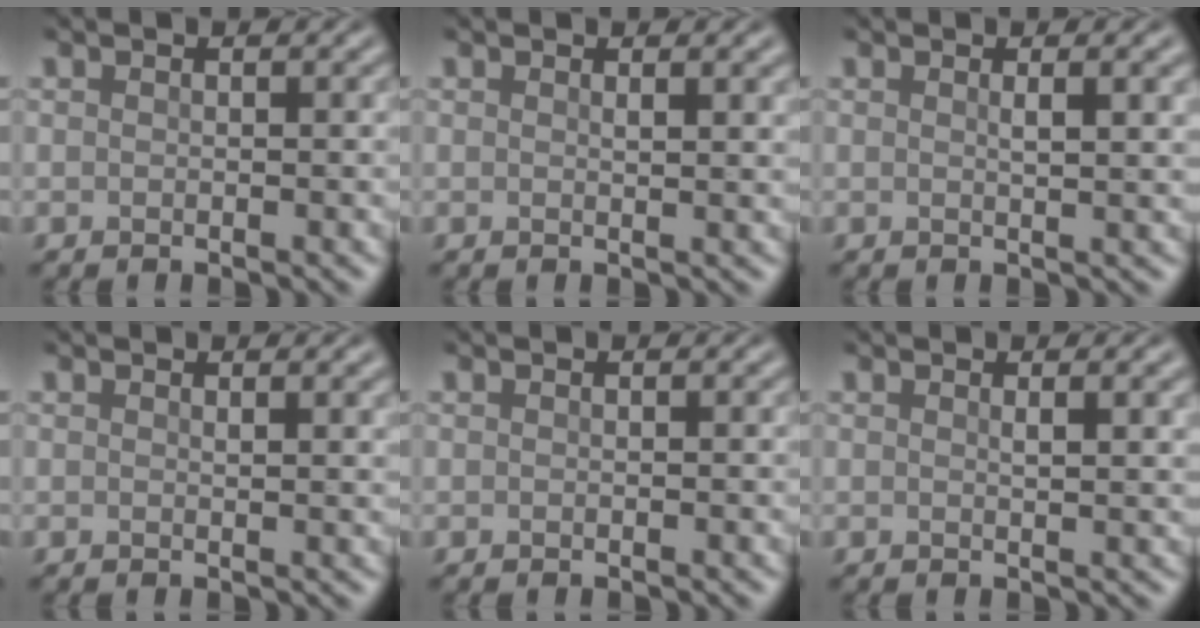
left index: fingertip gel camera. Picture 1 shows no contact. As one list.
[{"total": 1.4, "force": [0.7, 0.4, 1.1], "torque": [-0.009, 0.000, 0.009]}, {"total": 2.4, "force": [0.8, 0.7, 2.2], "torque": [-0.021, 0.004, 0.009]}, {"total": 1.1, "force": [0.7, 0.3, 0.8], "torque": [-0.006, 0.000, 0.010]}, {"total": 0.0}, {"total": 1.8, "force": [0.8, 0.5, 1.5], "torque": [-0.014, 0.002, 0.009]}]